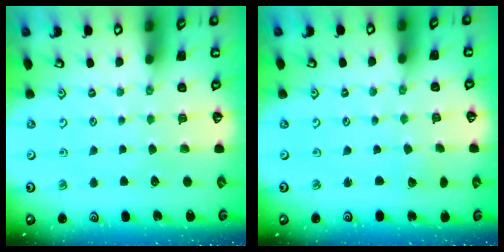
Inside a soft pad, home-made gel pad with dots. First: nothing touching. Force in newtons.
{"total": 1.1, "press": 1.1, "slide": 0.1}